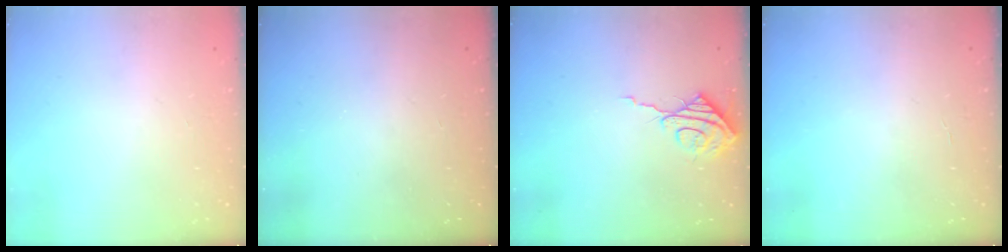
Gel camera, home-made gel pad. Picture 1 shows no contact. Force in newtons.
{"total": 0.0}
{"total": 8.4, "press": 8.4, "slide": 0.2}
{"total": 1.1, "press": 1.1, "slide": 0.2}